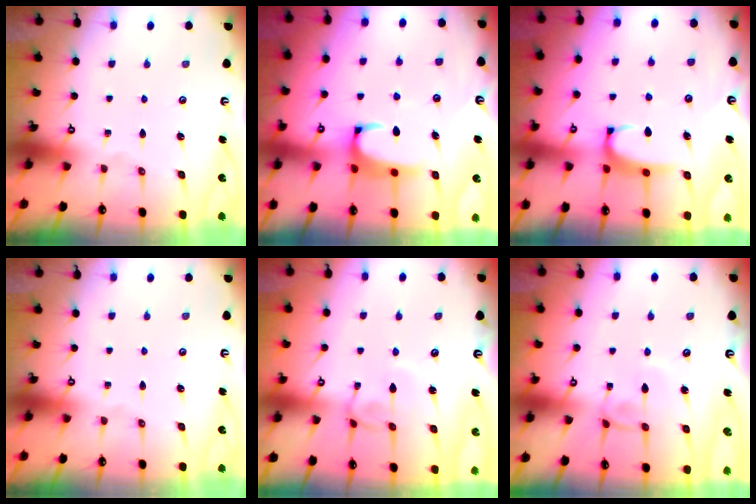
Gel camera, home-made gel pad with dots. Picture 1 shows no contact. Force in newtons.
{"total": 2.1, "press": 1.9, "slide": 0.9}
{"total": 2.3, "press": 2.3, "slide": 0.6}
{"total": 0.0}
{"total": 1.9, "press": 1.9, "slide": 0.2}
{"total": 0.6, "press": 0.5, "slide": 0.2}